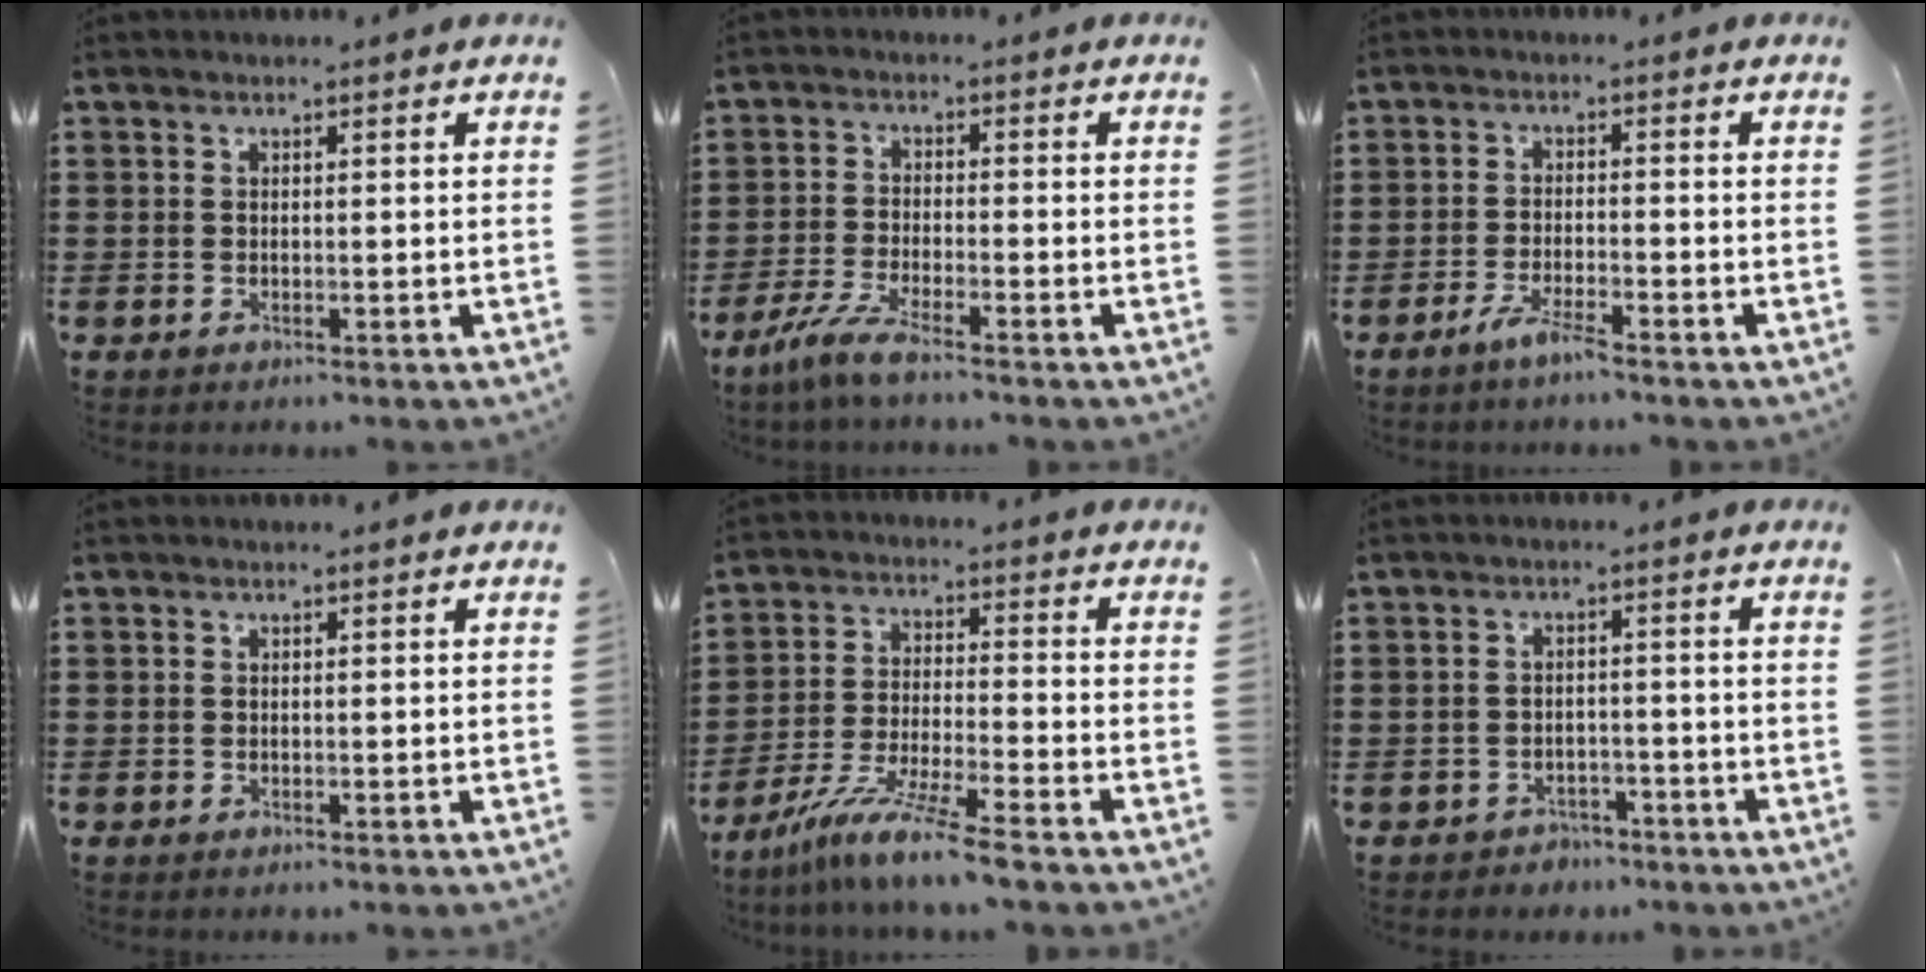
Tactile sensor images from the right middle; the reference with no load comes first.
{"total": 4.9, "force": [-3.8, -0.1, 3.1], "torque": [-0.078, -0.018, -0.076]}
{"total": 3.5, "force": [-2.5, 0.3, 2.4], "torque": [-0.053, -0.004, -0.047]}
{"total": 0.0}
{"total": 9.1, "force": [-7.6, -0.6, 4.9], "torque": [-0.098, -0.012, -0.150]}
{"total": 2.4, "force": [-2.2, 0.9, -0.2], "torque": [-0.005, 0.003, -0.050]}